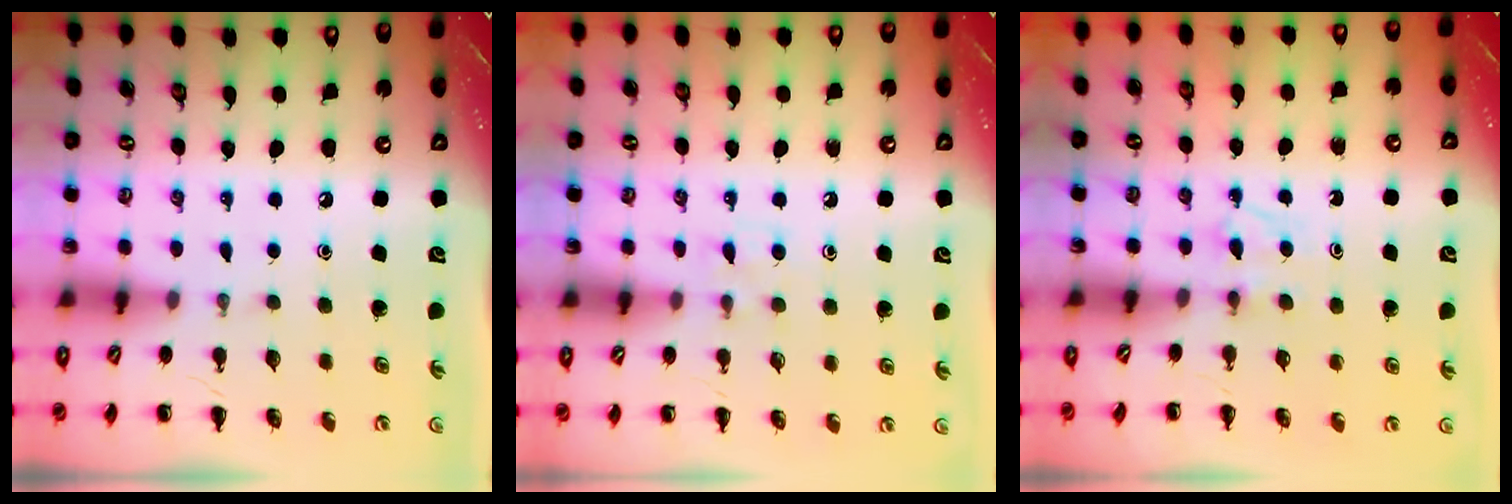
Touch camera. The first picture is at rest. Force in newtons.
{"total": 4.4, "press": 4.1, "slide": 1.6}
{"total": 3.1, "press": 2.8, "slide": 1.3}